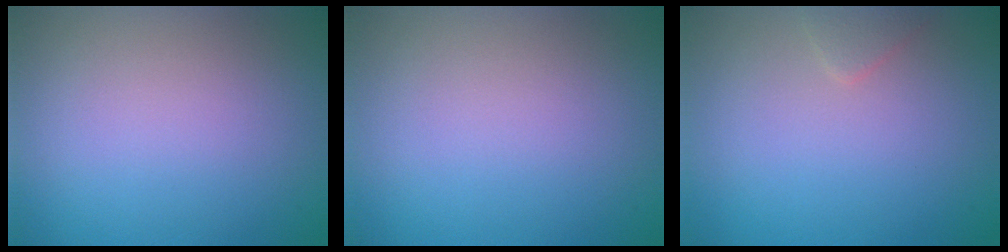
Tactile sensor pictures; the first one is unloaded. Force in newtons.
{"total": 0.0}
{"total": 1.0, "press": 1.0, "slide": 0.1}